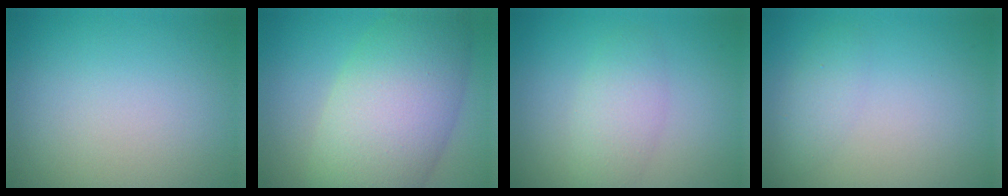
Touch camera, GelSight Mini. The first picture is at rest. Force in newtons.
{"total": 11.1, "press": 11.1, "slide": 0.6}
{"total": 2.9, "press": 2.9, "slide": 0.1}
{"total": 1.5, "press": 1.5, "slide": 0.1}